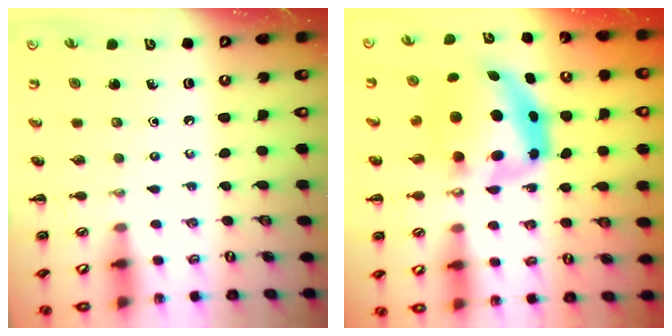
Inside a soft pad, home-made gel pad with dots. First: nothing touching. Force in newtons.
{"total": 7.5, "press": 7.2, "slide": 1.9}